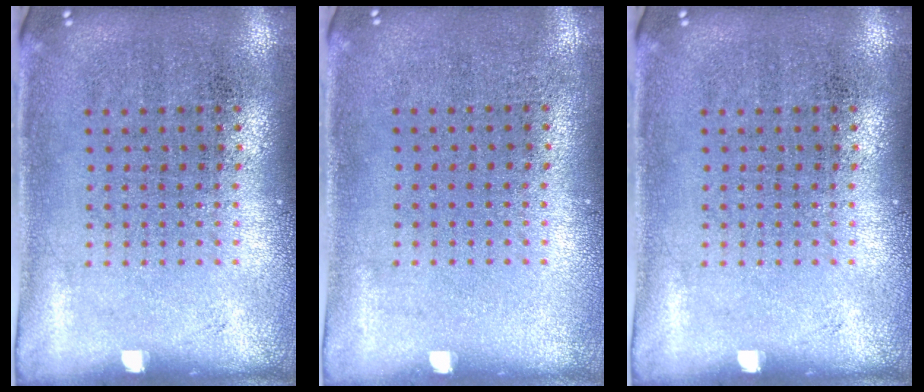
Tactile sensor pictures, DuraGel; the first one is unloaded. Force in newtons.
{"total": 0.0}
{"total": 0.0}